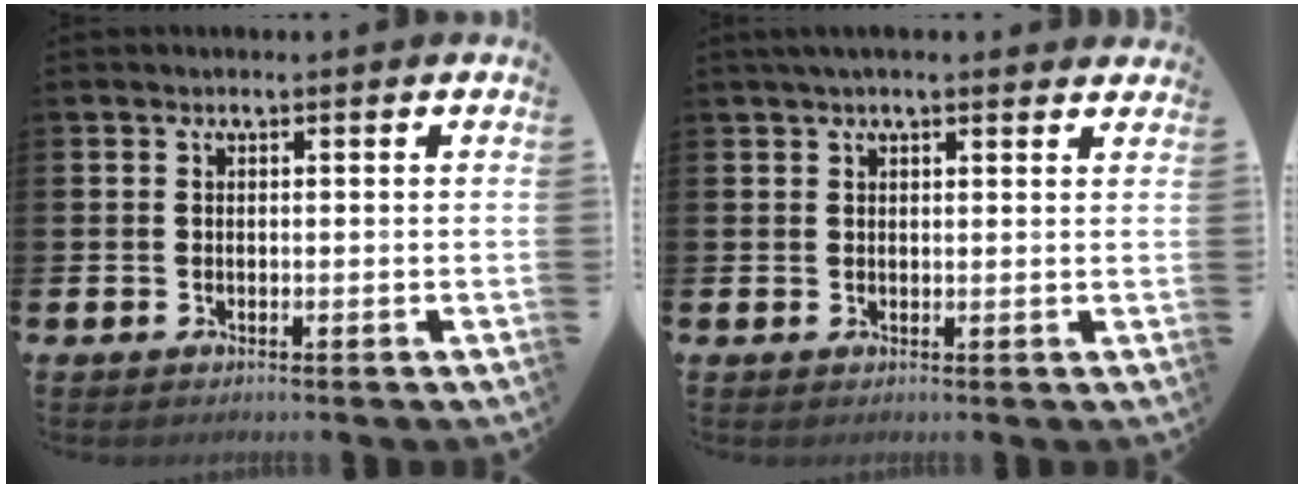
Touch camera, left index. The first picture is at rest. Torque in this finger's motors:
{"motor_torque": [1.14, -0.99, 0.37, 0.17]}